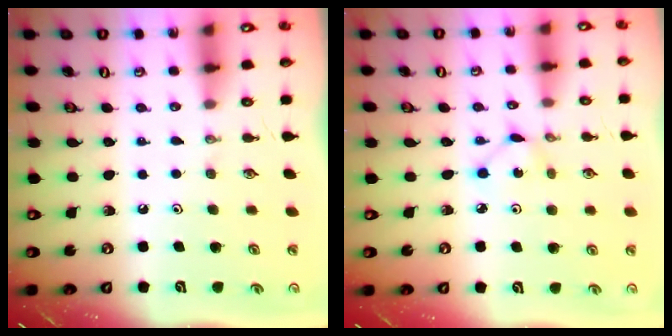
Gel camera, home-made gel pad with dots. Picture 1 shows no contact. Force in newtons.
{"total": 2.2, "press": 2.2, "slide": 0.3}